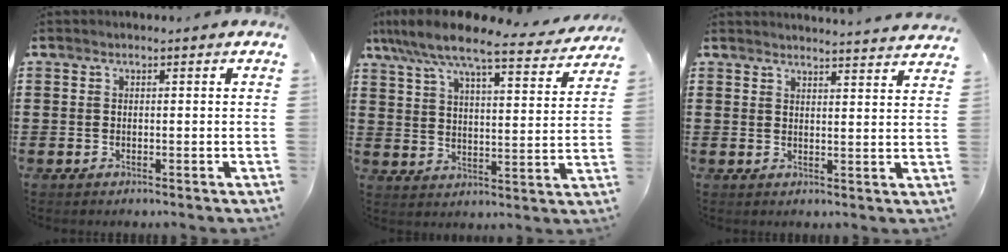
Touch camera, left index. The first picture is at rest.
{"total": 8.3, "force": [7.3, 0.8, 4.0], "torque": [-0.107, -0.038, 0.122]}
{"total": 3.1, "force": [3.0, -0.7, 0.1], "torque": [-0.010, -0.018, 0.055]}